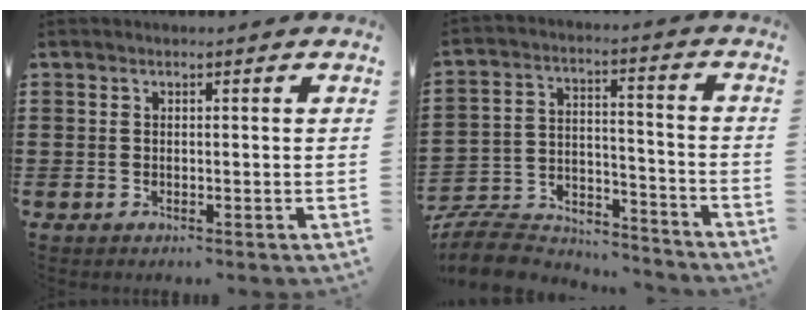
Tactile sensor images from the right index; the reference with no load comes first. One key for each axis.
{"total": 8.7, "fx": -8.2, "fy": 2.3, "fz": 1.8, "tx": -0.042, "ty": 0.019, "tz": -0.163}